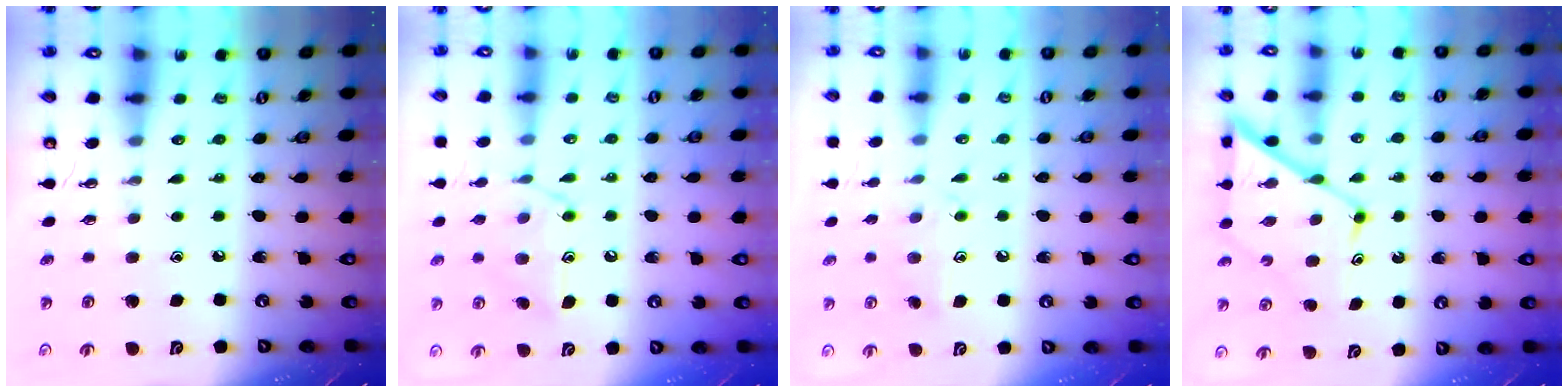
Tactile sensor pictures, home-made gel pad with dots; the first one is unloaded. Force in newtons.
{"total": 13.7, "press": 13.7, "slide": 1.1}
{"total": 10.8, "press": 10.7, "slide": 0.5}
{"total": 12.9, "press": 12.8, "slide": 1.1}